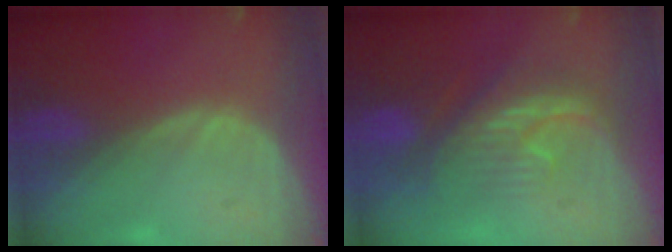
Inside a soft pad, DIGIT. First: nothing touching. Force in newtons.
{"total": 8.0, "press": 8.0, "slide": 1.0}